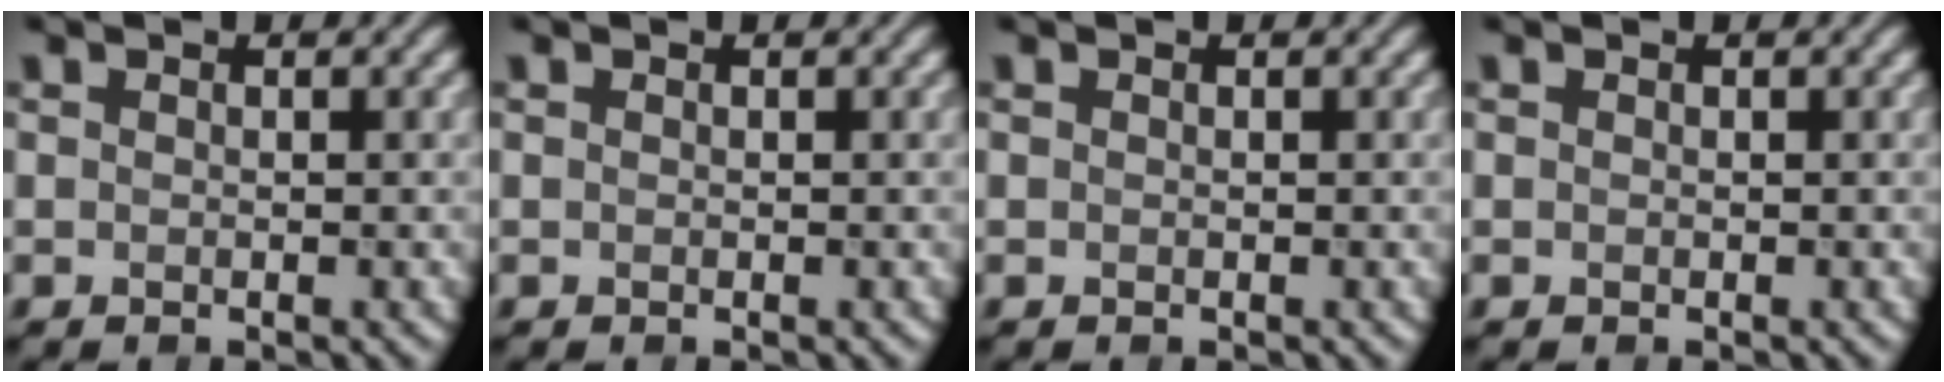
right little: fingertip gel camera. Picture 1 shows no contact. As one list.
[{"total": 0.0}, {"total": 0.0}, {"total": 0.0}]